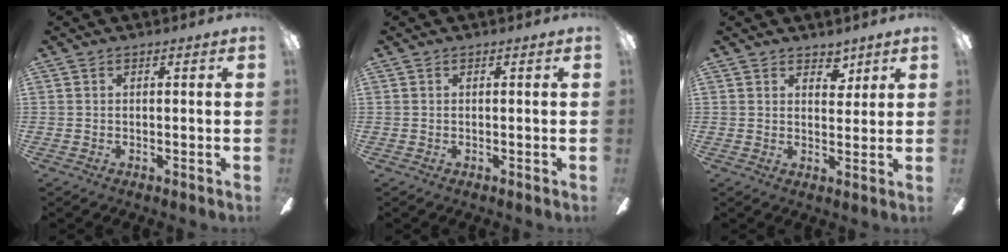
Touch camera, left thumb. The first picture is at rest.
{"total": 0.0}
{"total": 4.1, "force": [3.3, 2.3, 1.1], "torque": [0.002, -0.018, 0.055]}